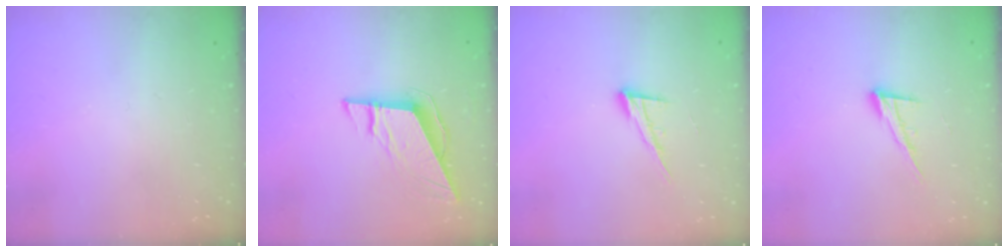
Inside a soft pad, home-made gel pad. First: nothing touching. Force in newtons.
{"total": 9.6, "press": 9.5, "slide": 1.0}
{"total": 10.6, "press": 10.5, "slide": 1.6}
{"total": 10.6, "press": 10.5, "slide": 1.6}